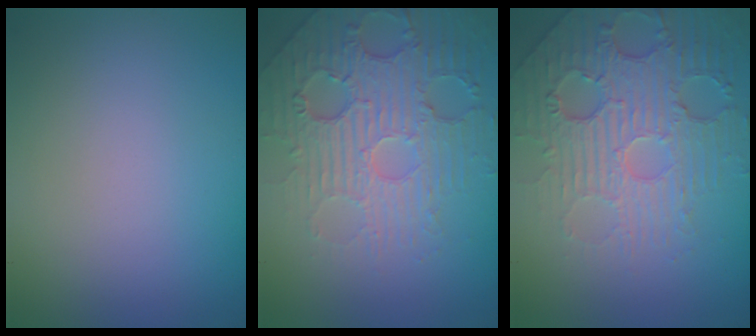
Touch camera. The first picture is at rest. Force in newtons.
{"total": 5.1, "press": 4.3, "slide": 2.7}
{"total": 5.6, "press": 4.7, "slide": 3.0}